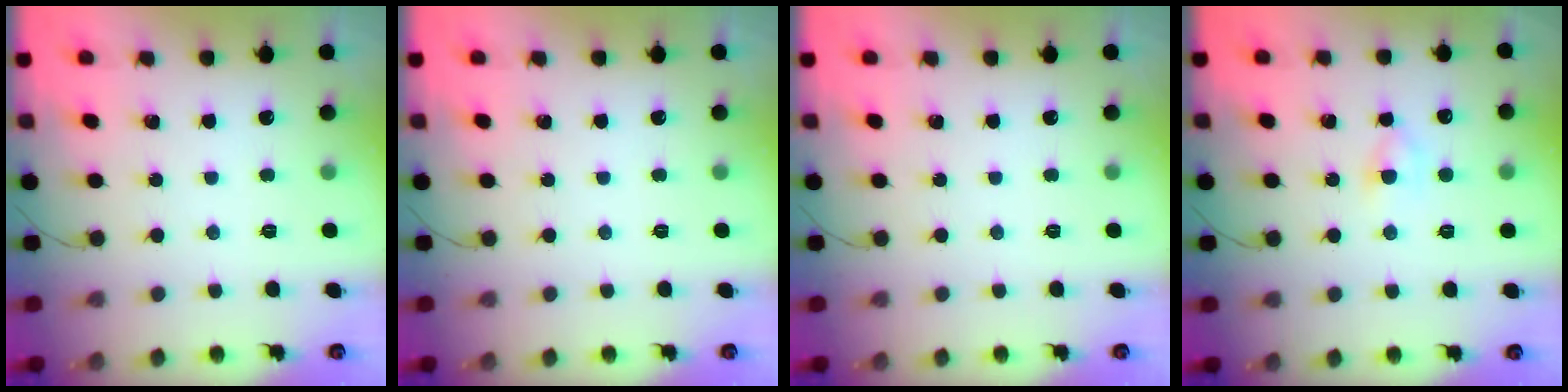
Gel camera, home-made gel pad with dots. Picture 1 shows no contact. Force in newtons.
{"total": 0.0}
{"total": 0.0}
{"total": 3.6, "press": 3.4, "slide": 1.1}